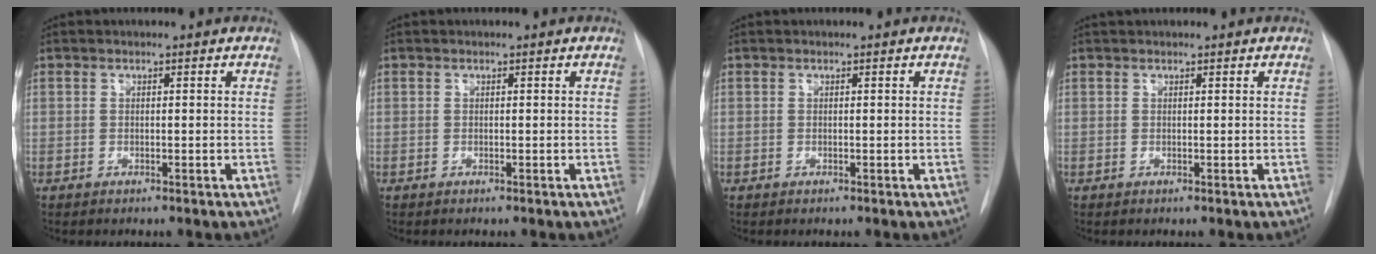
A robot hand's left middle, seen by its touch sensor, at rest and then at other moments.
{"total": 0.0}
{"total": 0.0}
{"total": 1.3, "force": [1.2, 0.1, 0.3], "torque": [-0.010, 0.024, 0.024]}